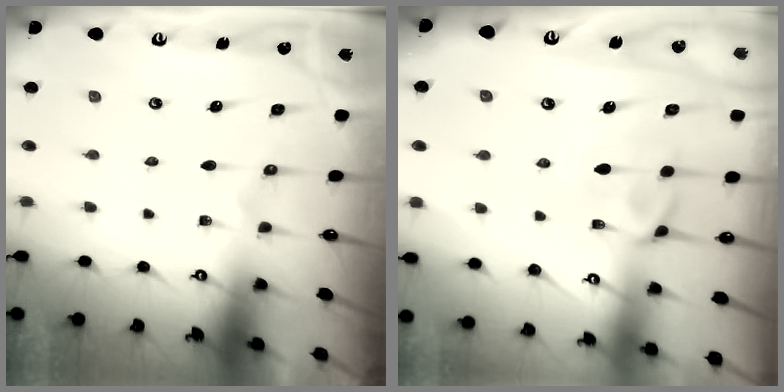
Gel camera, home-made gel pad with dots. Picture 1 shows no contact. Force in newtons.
{"total": 3.7, "press": 3.4, "slide": 1.4}